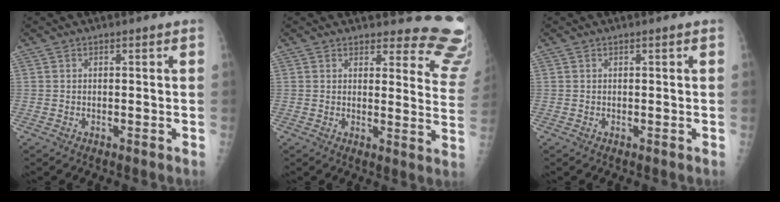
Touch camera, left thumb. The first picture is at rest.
{"total": 13.9, "force": [13.4, 3.3, 1.4], "torque": [0.039, -0.137, 0.113]}
{"total": 0.0}